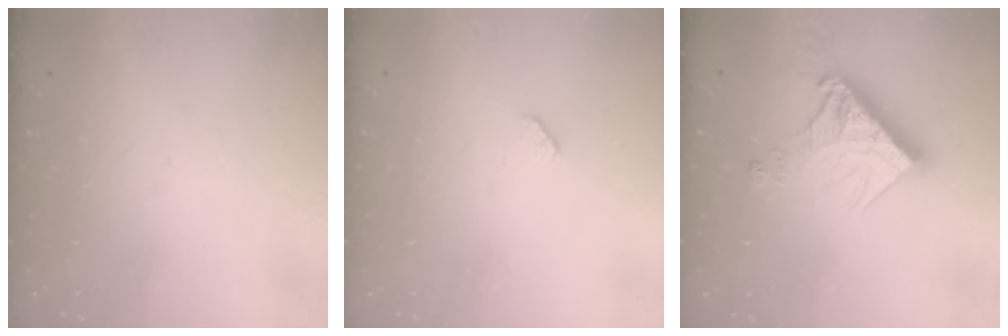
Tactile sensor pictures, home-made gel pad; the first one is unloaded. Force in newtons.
{"total": 2.5, "press": 2.5, "slide": 0.4}
{"total": 13.9, "press": 13.8, "slide": 1.5}